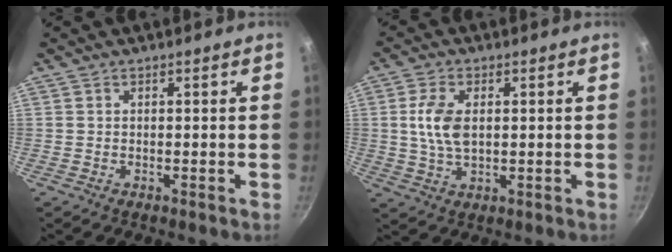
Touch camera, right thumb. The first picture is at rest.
{"total": 7.4, "force": [1.0, 4.2, 6.0], "torque": [-0.117, 0.001, 0.020]}